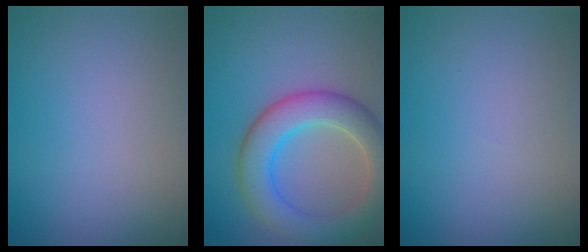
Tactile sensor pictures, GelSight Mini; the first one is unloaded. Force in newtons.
{"total": 6.3, "press": 6.3, "slide": 0.3}
{"total": 0.0}